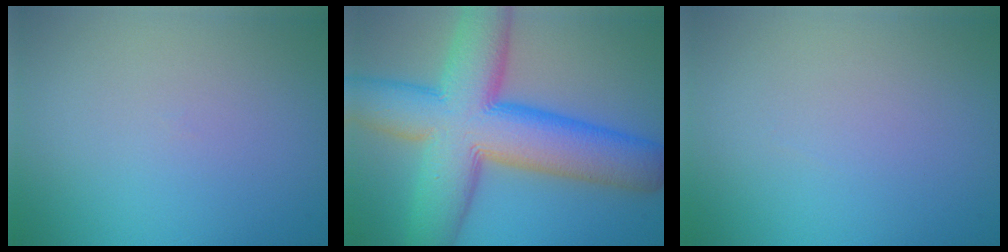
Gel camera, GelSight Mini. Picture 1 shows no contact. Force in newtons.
{"total": 14.7, "press": 14.7, "slide": 0.4}
{"total": 0.0}